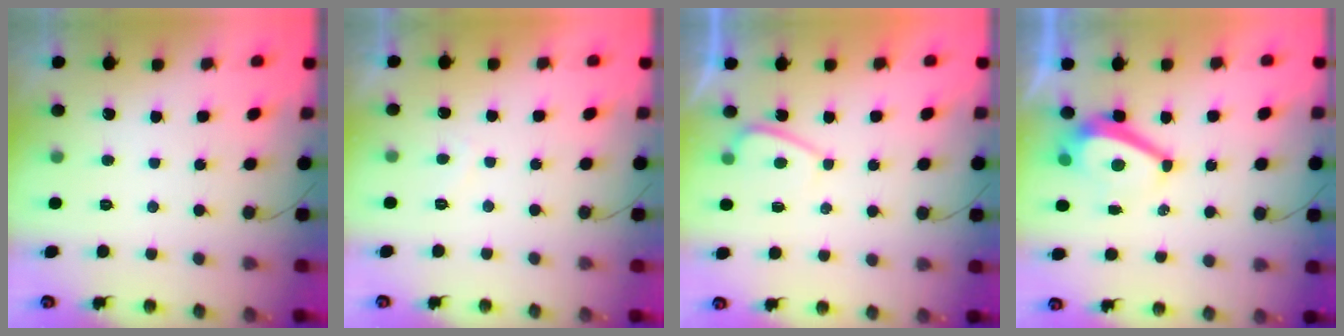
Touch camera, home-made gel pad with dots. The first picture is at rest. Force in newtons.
{"total": 1.1, "press": 0.8, "slide": 0.7}
{"total": 1.9, "press": 1.8, "slide": 0.7}
{"total": 6.7, "press": 6.6, "slide": 0.9}